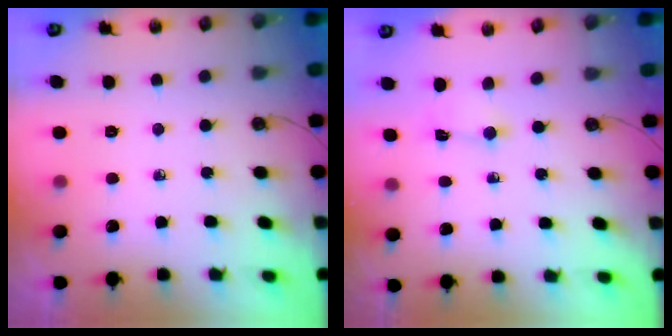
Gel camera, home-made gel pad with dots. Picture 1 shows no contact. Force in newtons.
{"total": 1.2, "press": 1.0, "slide": 0.6}